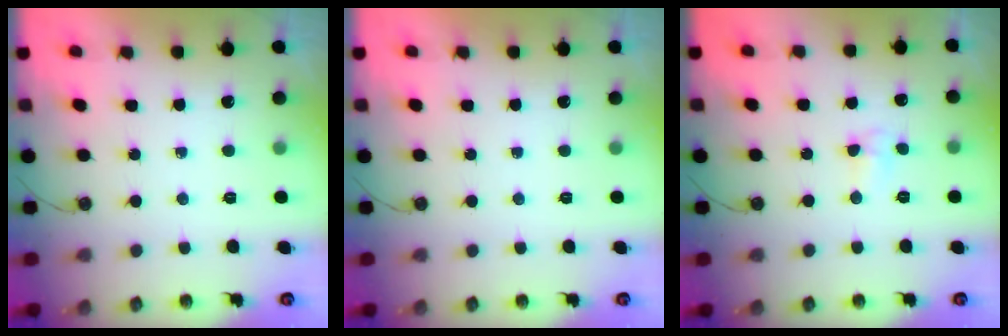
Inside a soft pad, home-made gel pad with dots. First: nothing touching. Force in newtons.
{"total": 0.0}
{"total": 5.5, "press": 4.4, "slide": 3.4}